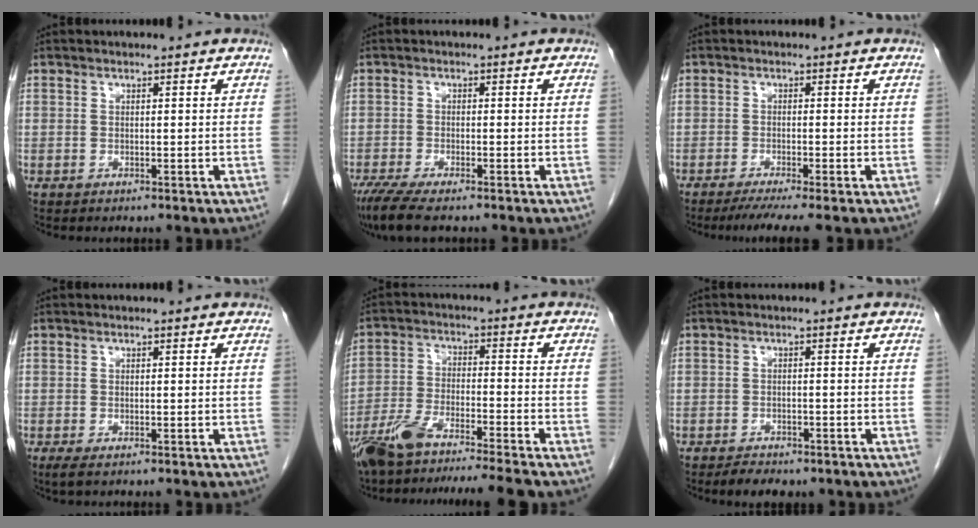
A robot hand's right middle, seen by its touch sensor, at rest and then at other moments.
{"total": 6.7, "force": [-5.1, 1.0, 4.1], "torque": [-0.073, -0.017, -0.087]}
{"total": 5.2, "force": [-4.1, -0.5, 3.2], "torque": [-0.041, -0.012, -0.066]}
{"total": 1.5, "force": [-1.0, 0.5, 1.0], "torque": [-0.016, -0.004, -0.015]}
{"total": 12.6, "force": [-11.0, -0.8, 6.1], "torque": [-0.103, -0.013, -0.185]}
{"total": 4.4, "force": [-3.5, 1.9, 1.9], "torque": [-0.027, -0.003, -0.046]}